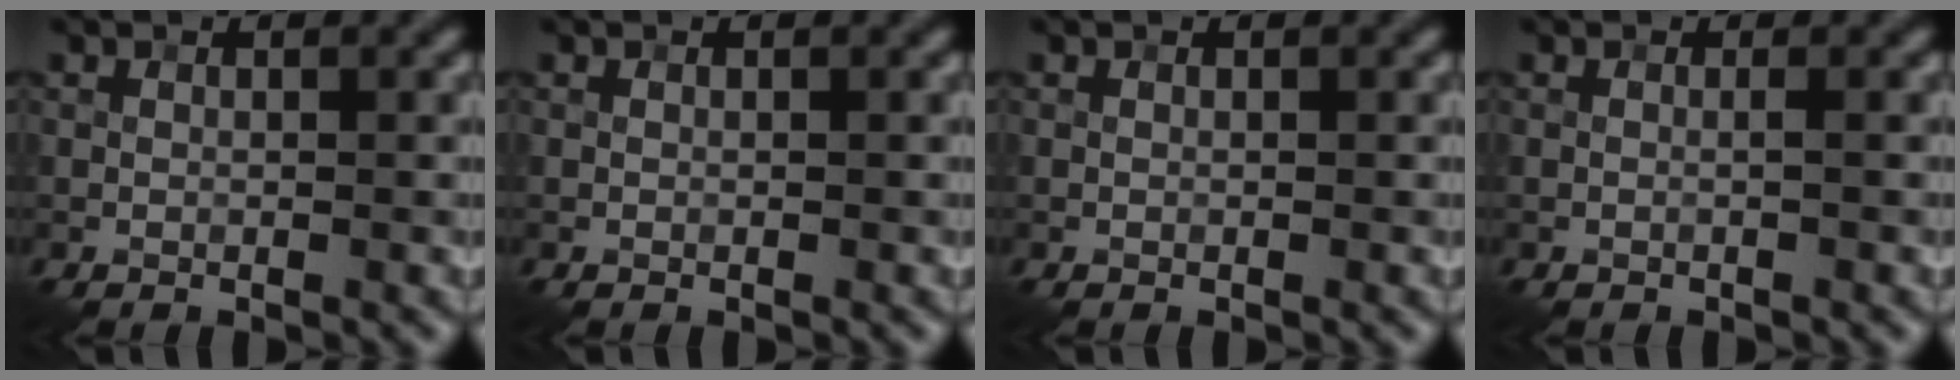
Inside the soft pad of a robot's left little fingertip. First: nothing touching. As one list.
[{"total": 0.0}, {"total": 0.0}, {"total": 0.6, "force": [0.0, 0.1, 0.6], "torque": [-0.010, -0.003, -0.008]}]